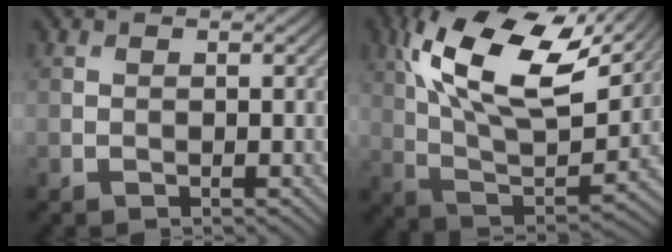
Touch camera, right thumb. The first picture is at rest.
{"total": 17.2, "force": [8.3, 7.5, 13.1], "torque": [-0.273, 0.004, 0.149]}